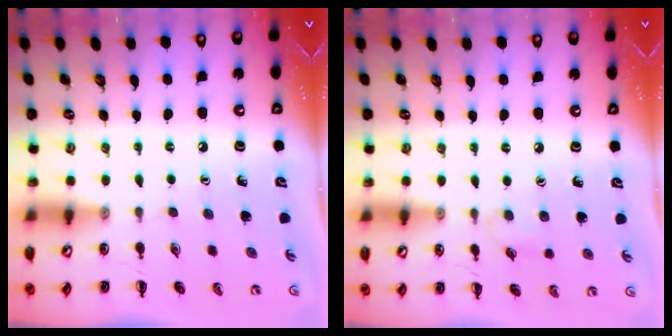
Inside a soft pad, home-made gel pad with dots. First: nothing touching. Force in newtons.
{"total": 3.9, "press": 3.6, "slide": 1.5}